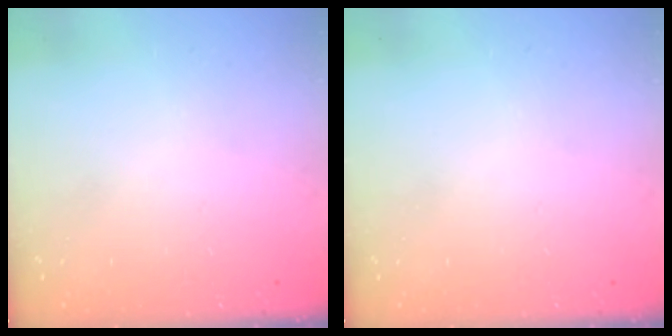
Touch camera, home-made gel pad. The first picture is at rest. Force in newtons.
{"total": 0.0}